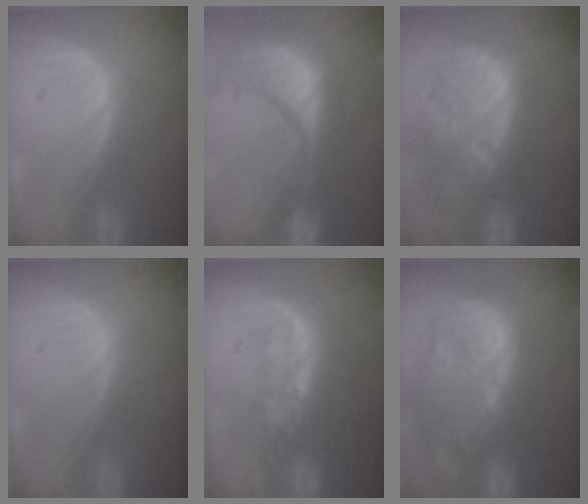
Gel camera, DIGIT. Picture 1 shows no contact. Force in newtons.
{"total": 15.4, "press": 12.1, "slide": 9.5}
{"total": 12.9, "press": 11.3, "slide": 6.3}
{"total": 0.0}
{"total": 8.2, "press": 6.8, "slide": 4.6}
{"total": 14.5, "press": 12.6, "slide": 7.2}